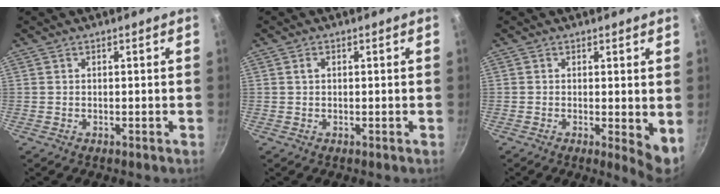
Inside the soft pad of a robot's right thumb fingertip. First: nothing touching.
{"total": 0.9, "force": [0.2, 0.5, 0.6], "torque": [-0.010, 0.005, 0.003]}
{"total": 4.6, "force": [0.1, 1.3, 4.4], "torque": [-0.062, -0.015, 0.001]}